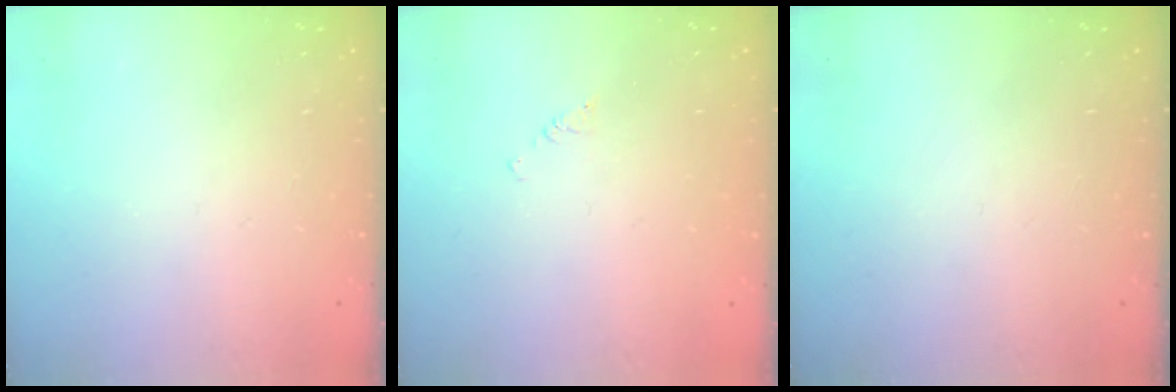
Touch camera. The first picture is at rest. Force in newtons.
{"total": 2.0, "press": 2.0, "slide": 0.3}
{"total": 0.0}